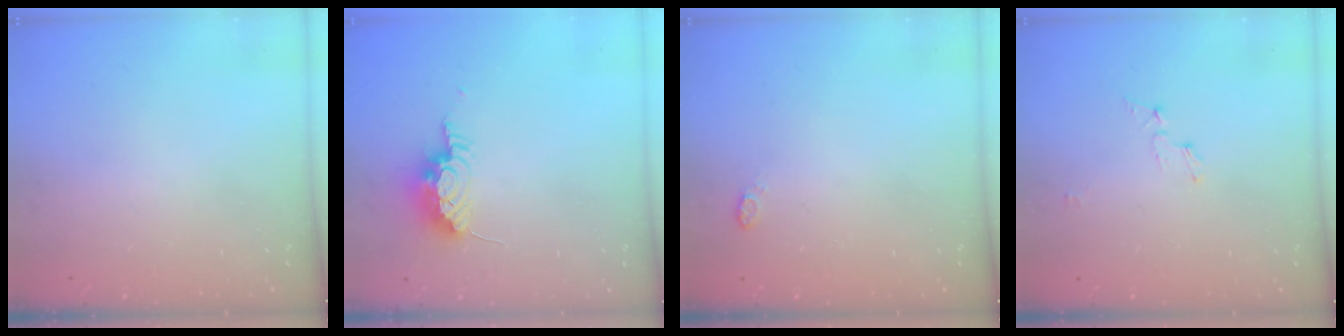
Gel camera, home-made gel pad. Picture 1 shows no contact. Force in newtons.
{"total": 8.5, "press": 8.3, "slide": 1.9}
{"total": 4.3, "press": 4.3, "slide": 0.5}
{"total": 4.2, "press": 4.1, "slide": 0.4}